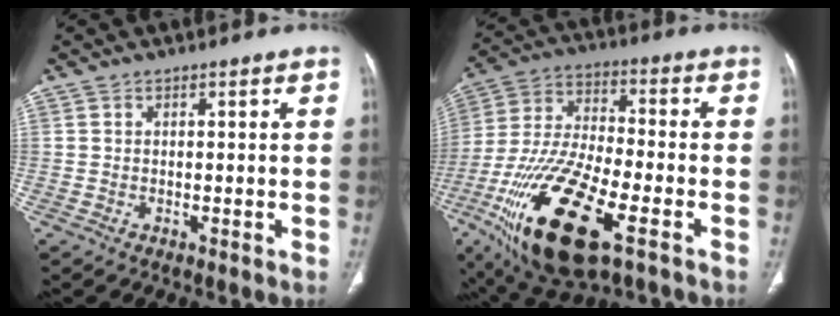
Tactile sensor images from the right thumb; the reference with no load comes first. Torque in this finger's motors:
{"motor_torque": [0.35, 0.87, 2.22, -0.53, 0.77]}